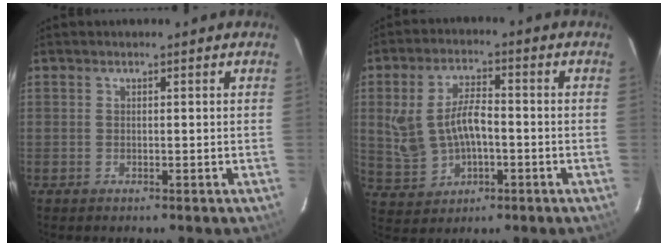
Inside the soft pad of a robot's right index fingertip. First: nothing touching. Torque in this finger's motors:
{"motor_torque": [0.30, -0.02, 0.52, 0.09]}